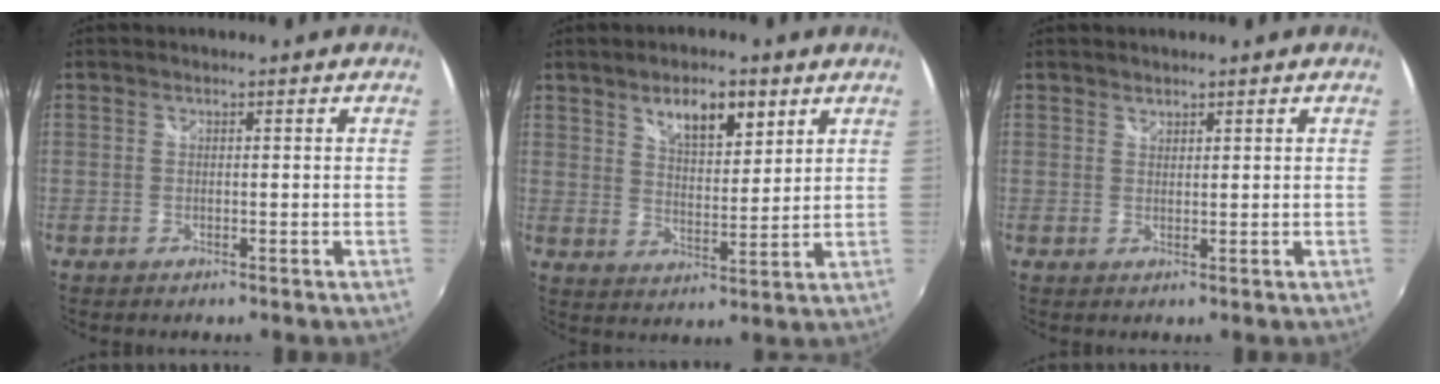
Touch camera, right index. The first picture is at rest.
{"total": 8.6, "force": [5.2, 3.5, 5.9], "torque": [-0.091, 0.008, 0.088]}
{"total": 1.1, "force": [0.9, 0.5, 0.1], "torque": [0.002, 0.003, 0.018]}